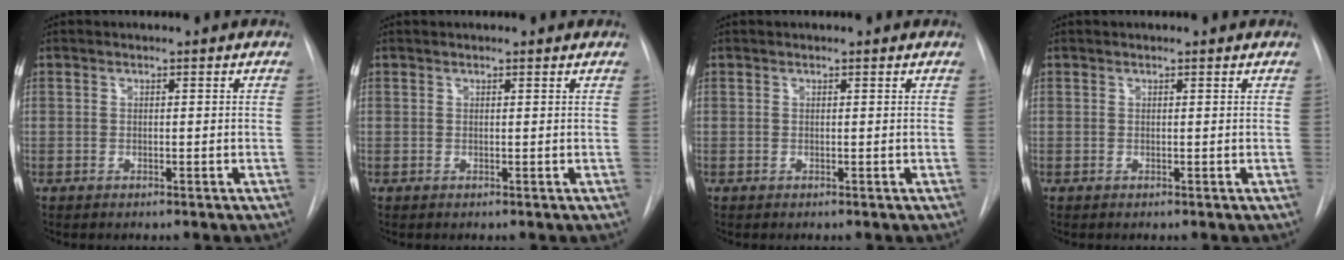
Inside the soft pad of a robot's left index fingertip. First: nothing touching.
{"total": 2.2, "force": [2.1, 0.5, 0.7], "torque": [-0.013, 0.018, 0.020]}
{"total": 1.0, "force": [1.0, 0.2, 0.2], "torque": [-0.010, 0.009, 0.011]}
{"total": 1.3, "force": [1.2, 0.2, 0.3], "torque": [-0.012, 0.011, 0.012]}